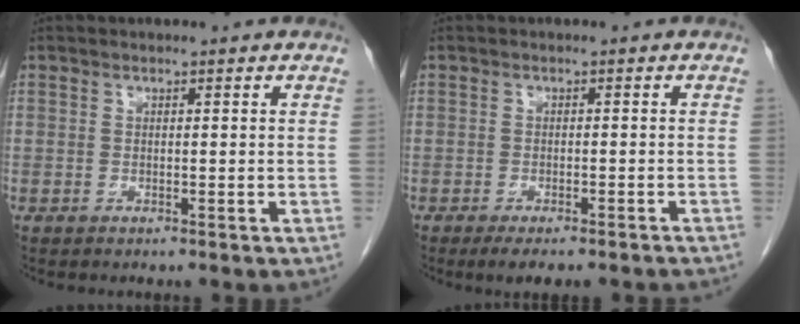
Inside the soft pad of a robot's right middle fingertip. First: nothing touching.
{"total": 7.4, "force": [-6.2, 1.4, 3.9], "torque": [-0.039, -0.003, -0.081]}